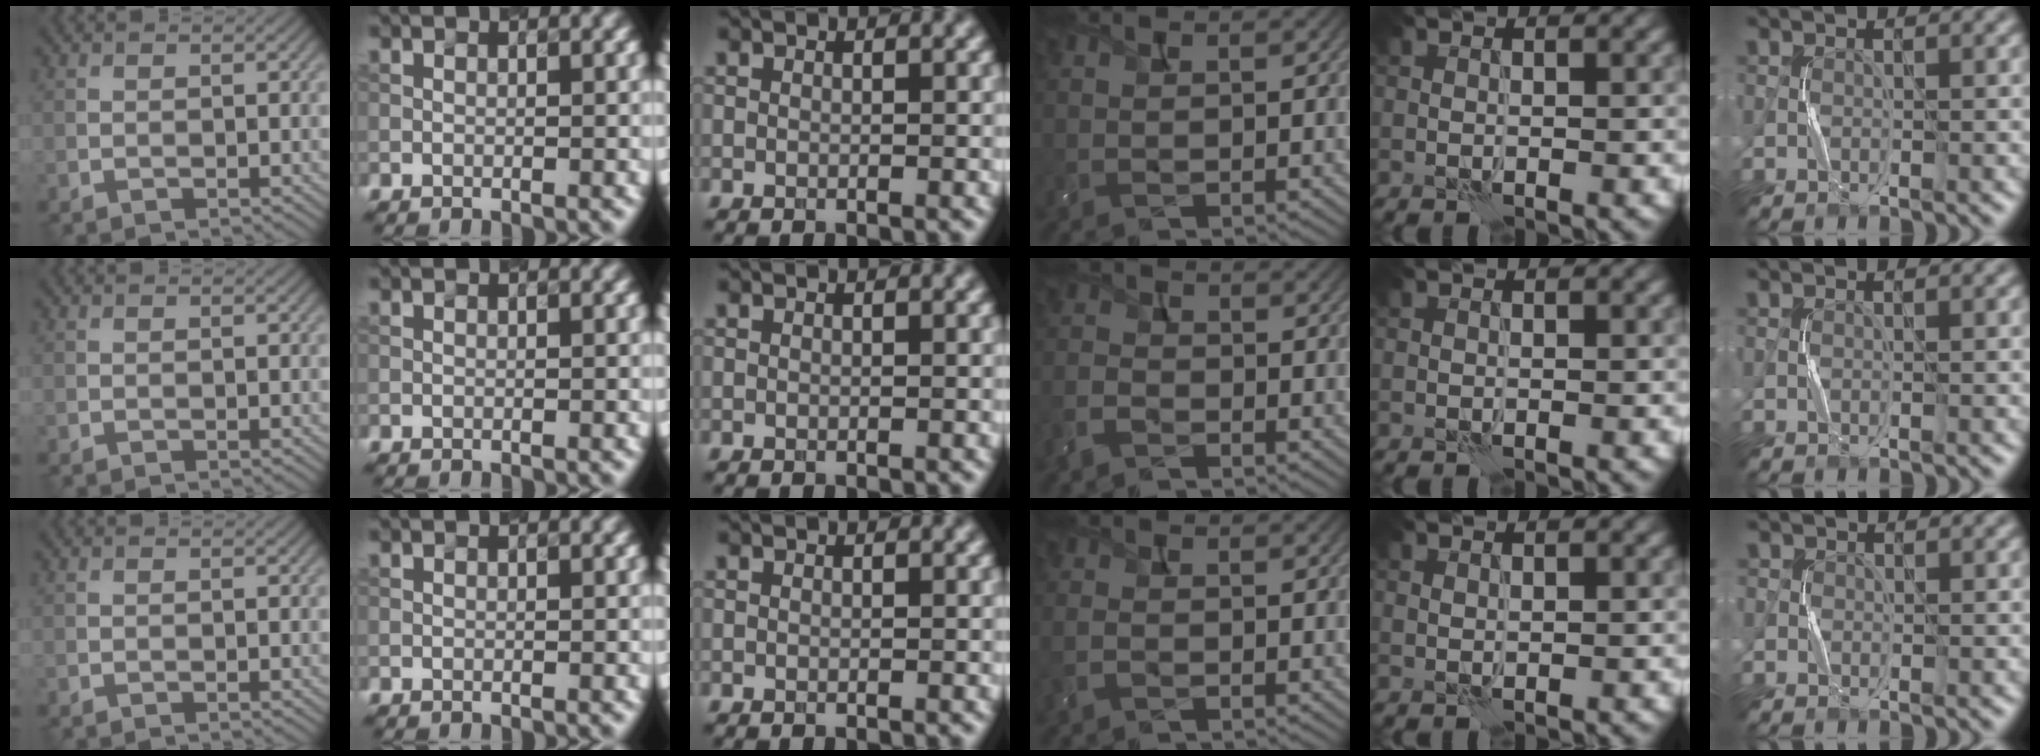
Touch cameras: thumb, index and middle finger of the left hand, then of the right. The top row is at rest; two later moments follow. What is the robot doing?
{"motion": "squeeze", "object": "bubble wrap"}